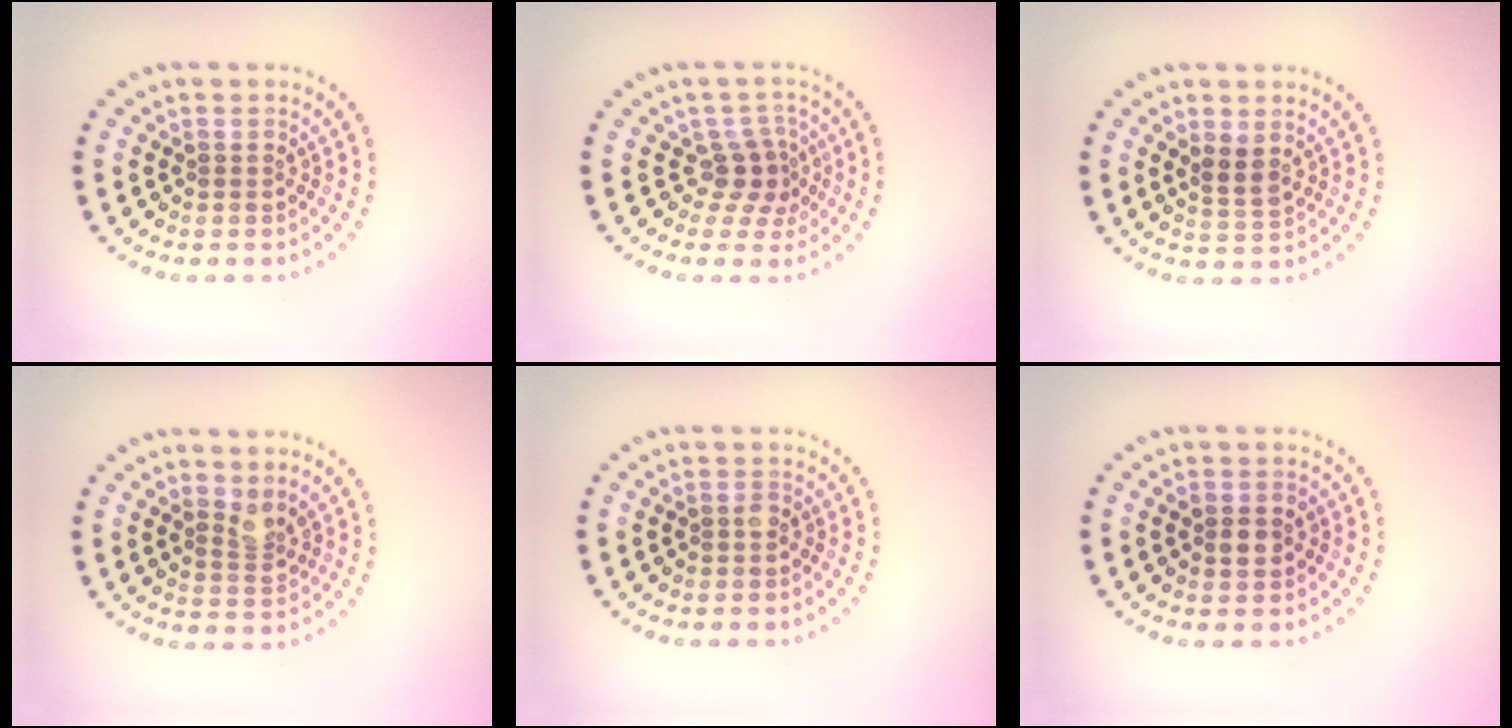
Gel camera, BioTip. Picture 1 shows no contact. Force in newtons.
{"total": 2.7, "press": 1.9, "slide": 1.9}
{"total": 1.9, "press": 1.5, "slide": 1.2}
{"total": 2.0, "press": 1.5, "slide": 1.3}
{"total": 0.5, "press": 0.4, "slide": 0.3}
{"total": 2.0, "press": 2.0, "slide": 0.2}